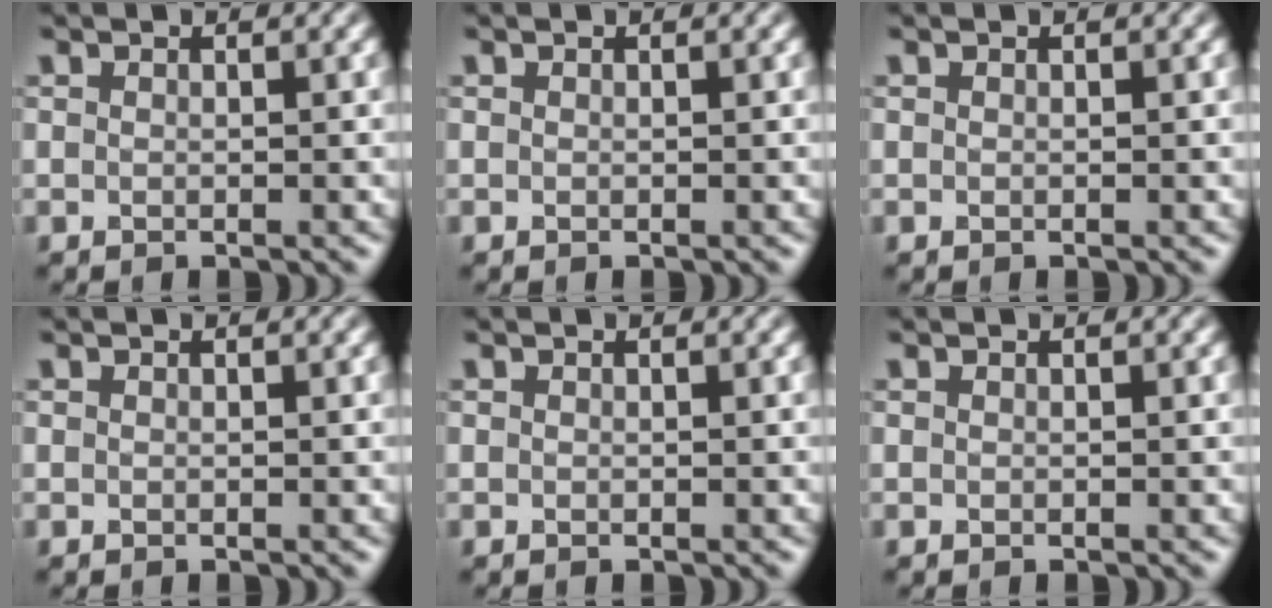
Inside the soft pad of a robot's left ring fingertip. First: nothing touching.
{"total": 0.0}
{"total": 0.0}
{"total": 0.0}
{"total": 0.0}
{"total": 0.0}